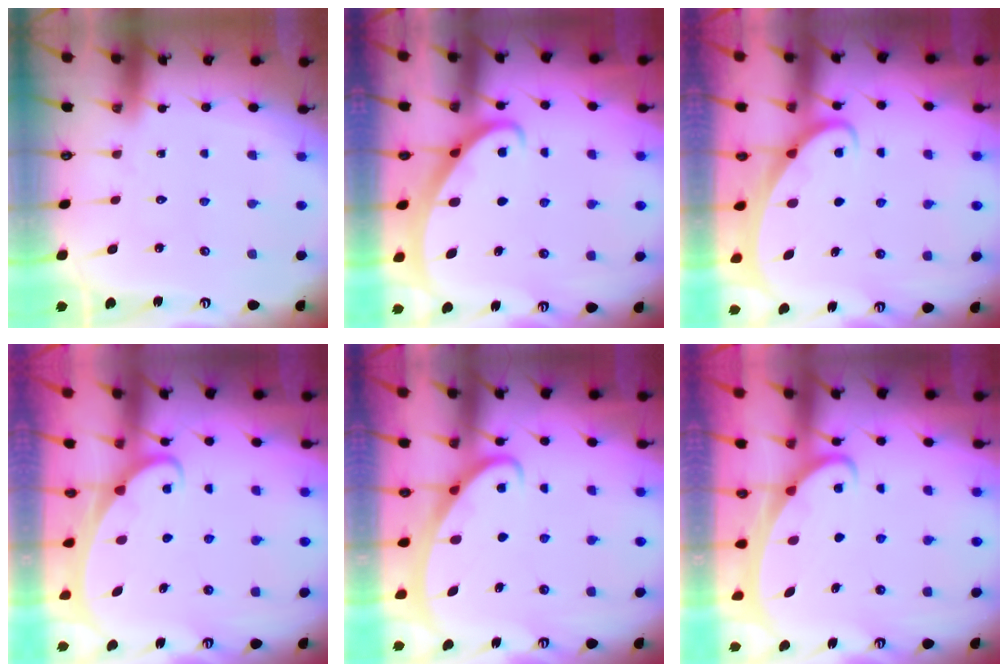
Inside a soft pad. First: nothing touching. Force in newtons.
{"total": 2.4, "press": 2.4, "slide": 0.3}
{"total": 2.0, "press": 2.0, "slide": 0.2}
{"total": 1.9, "press": 1.9, "slide": 0.1}
{"total": 2.5, "press": 2.5, "slide": 0.4}
{"total": 2.1, "press": 2.1, "slide": 0.3}